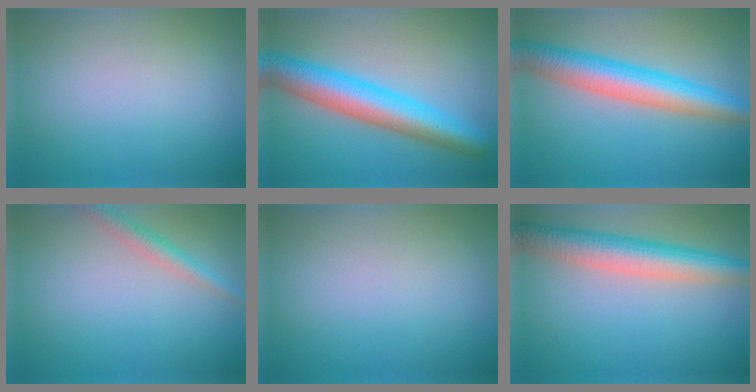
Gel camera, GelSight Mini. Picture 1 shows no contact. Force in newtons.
{"total": 7.4, "press": 7.4, "slide": 0.1}
{"total": 6.9, "press": 6.9, "slide": 0.4}
{"total": 2.1, "press": 2.1, "slide": 0.0}
{"total": 0.0}
{"total": 6.2, "press": 6.2, "slide": 0.3}